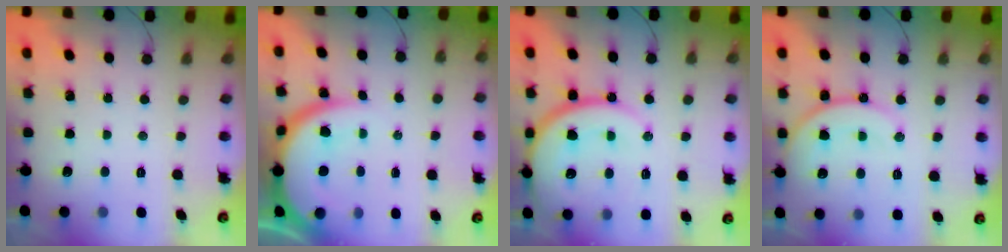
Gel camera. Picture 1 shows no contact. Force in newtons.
{"total": 13.6, "press": 13.6, "slide": 1.1}
{"total": 18.7, "press": 18.6, "slide": 1.9}
{"total": 14.5, "press": 14.4, "slide": 1.8}